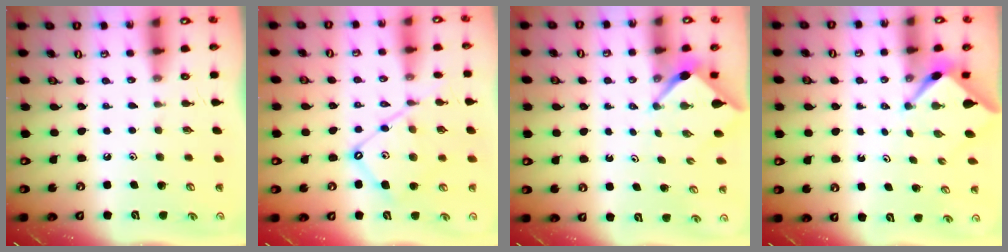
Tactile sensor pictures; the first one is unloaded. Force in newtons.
{"total": 12.5, "press": 12.5, "slide": 1.1}
{"total": 2.6, "press": 2.6, "slide": 0.3}
{"total": 2.6, "press": 2.6, "slide": 0.4}